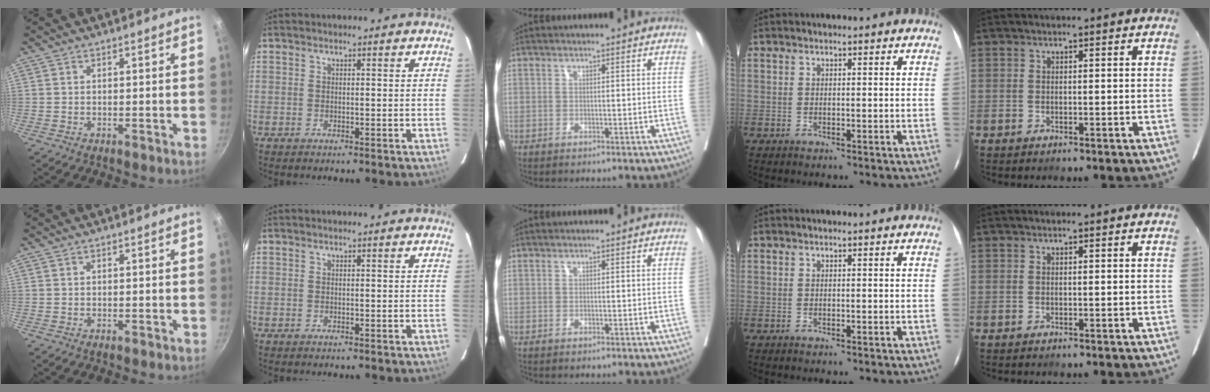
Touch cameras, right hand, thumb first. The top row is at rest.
{}